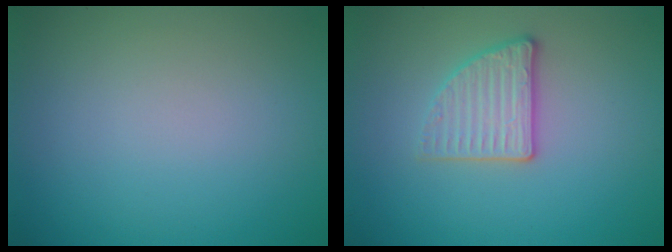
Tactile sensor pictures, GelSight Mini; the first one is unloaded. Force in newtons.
{"total": 2.8, "press": 2.7, "slide": 0.9}